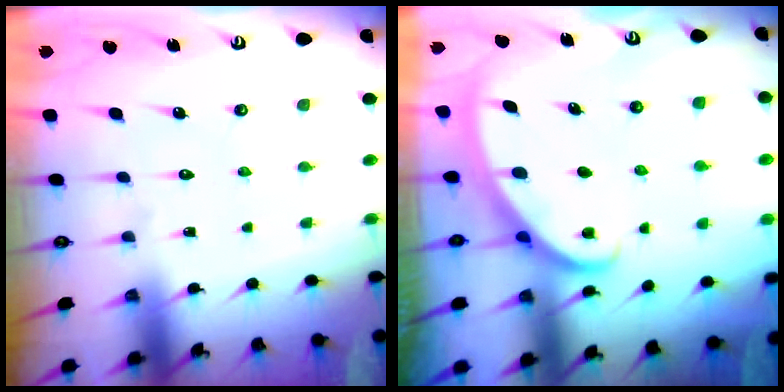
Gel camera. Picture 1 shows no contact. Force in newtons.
{"total": 3.0, "press": 3.0, "slide": 0.1}